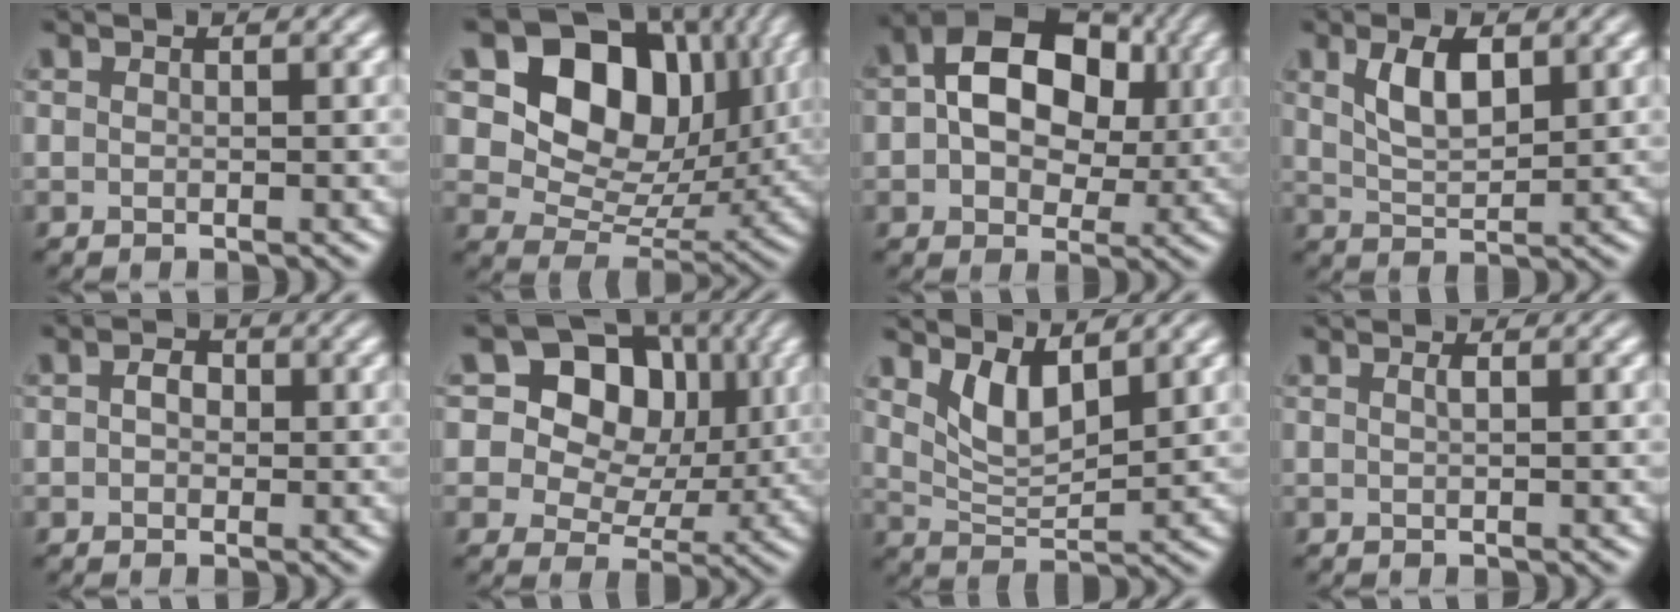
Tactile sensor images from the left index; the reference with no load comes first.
{"total": 13.1, "force": [4.4, 9.3, 8.1], "torque": [-0.130, 0.001, 0.074]}
{"total": 13.3, "force": [2.9, 9.1, 9.2], "torque": [-0.139, 0.043, 0.028]}
{"total": 4.1, "force": [1.9, 1.8, 3.1], "torque": [-0.066, 0.003, 0.037]}
{"total": 2.2, "force": [0.5, 1.7, 1.4], "torque": [-0.019, 0.003, -0.011]}
{"total": 13.7, "force": [5.2, 10.2, 7.5], "torque": [-0.128, 0.049, 0.068]}
{"total": 4.1, "force": [2.4, 1.6, 2.9], "torque": [-0.065, -0.010, 0.050]}
{"total": 0.8, "force": [0.3, 0.3, 0.7], "torque": [-0.009, 0.004, 0.003]}